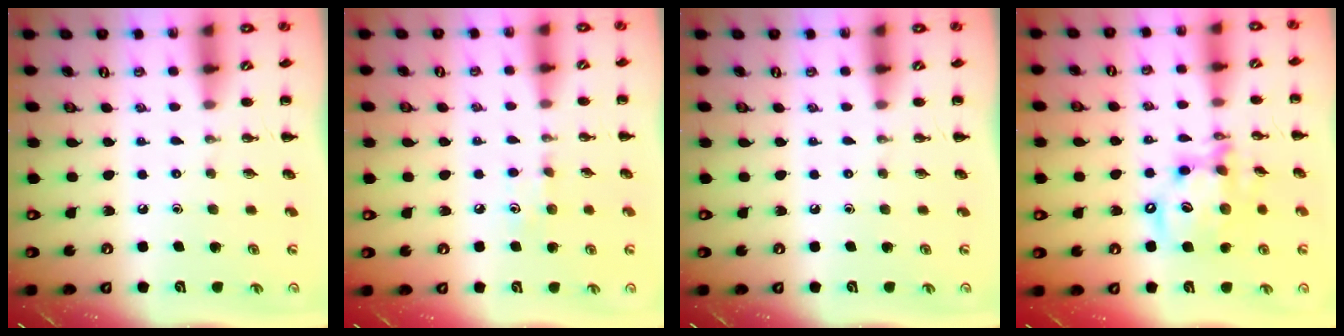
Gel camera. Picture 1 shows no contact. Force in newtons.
{"total": 6.8, "press": 6.6, "slide": 1.5}
{"total": 0.0}
{"total": 14.1, "press": 13.6, "slide": 3.6}